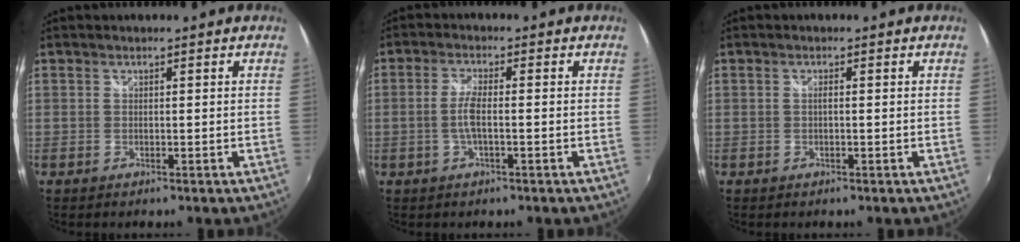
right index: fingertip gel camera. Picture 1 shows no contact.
{"total": 3.5, "force": [-0.8, 0.5, 3.4], "torque": [-0.071, 0.000, -0.015]}
{"total": 0.7, "force": [-0.1, 0.0, 0.7], "torque": [-0.012, 0.003, -0.003]}